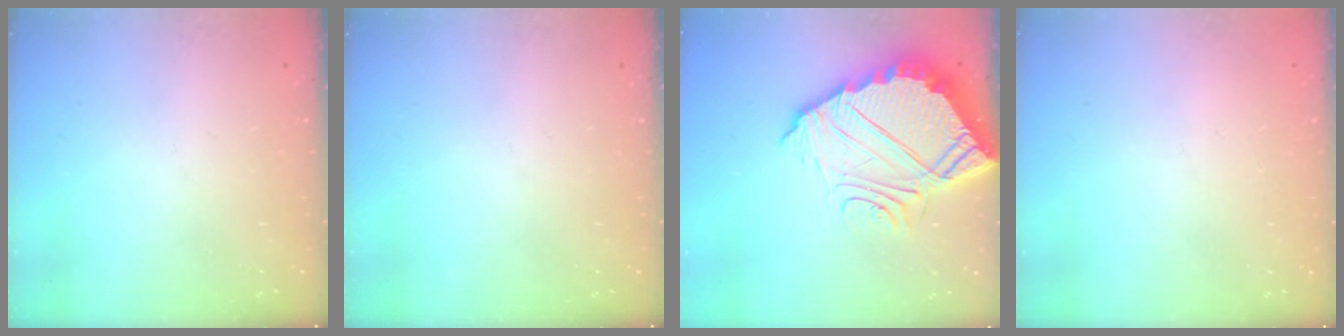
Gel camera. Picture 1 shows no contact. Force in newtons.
{"total": 0.0}
{"total": 11.6, "press": 11.6, "slide": 0.7}
{"total": 2.3, "press": 2.3, "slide": 0.1}